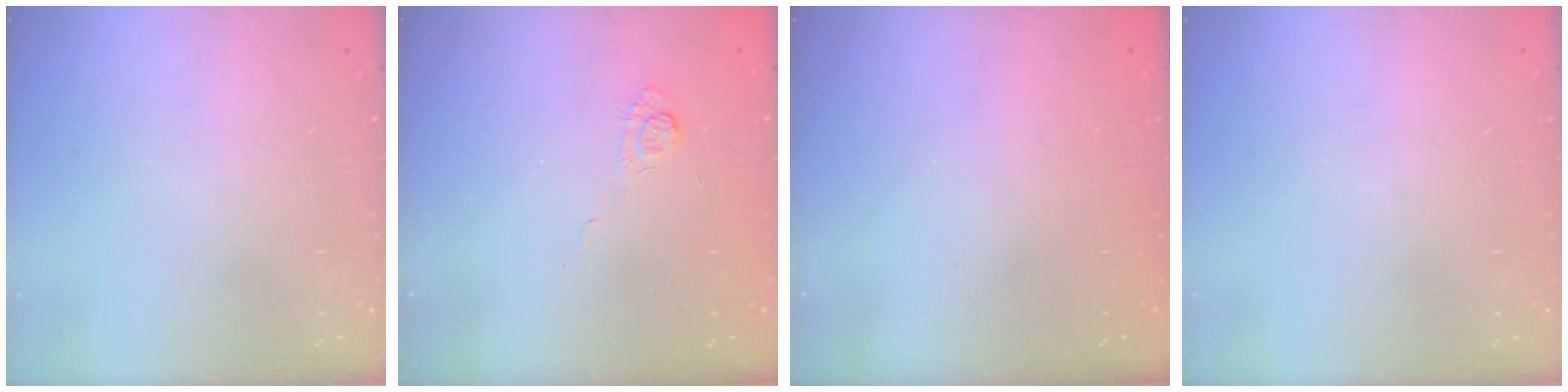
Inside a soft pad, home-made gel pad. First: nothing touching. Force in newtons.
{"total": 2.9, "press": 2.4, "slide": 1.6}
{"total": 2.4, "press": 2.3, "slide": 0.7}
{"total": 0.0}